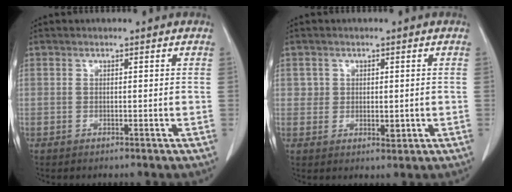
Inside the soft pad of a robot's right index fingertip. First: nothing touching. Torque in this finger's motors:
{"motor_torque": [-0.09, -0.04, -0.03, -0.01]}